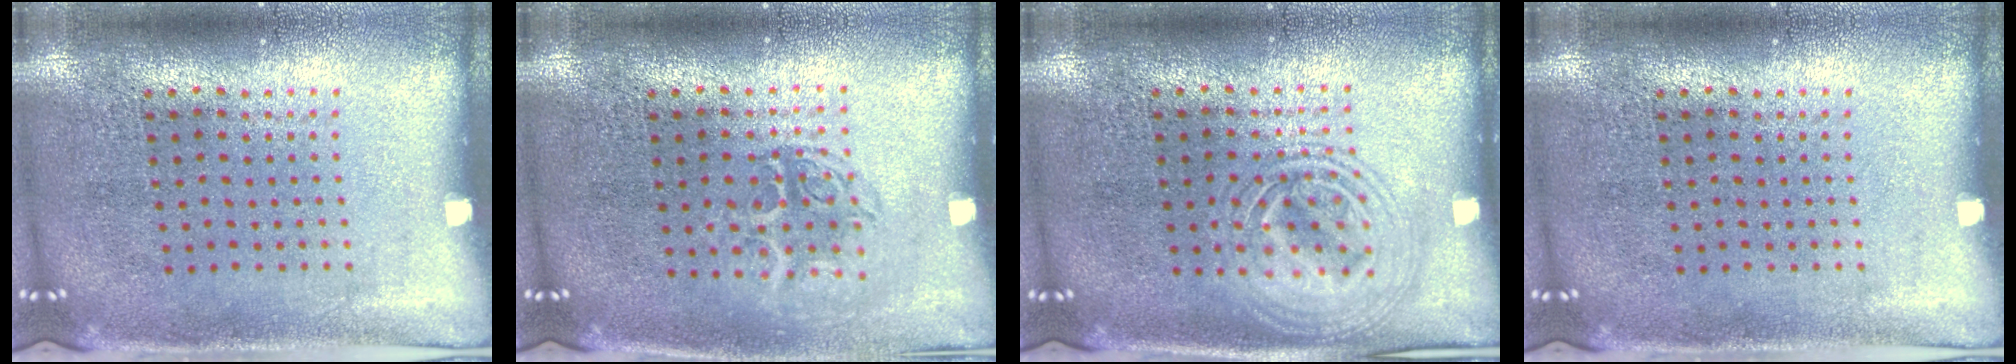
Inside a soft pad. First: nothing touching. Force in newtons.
{"total": 1.2, "press": 1.1, "slide": 0.6}
{"total": 2.9, "press": 2.9, "slide": 0.3}
{"total": 0.0}